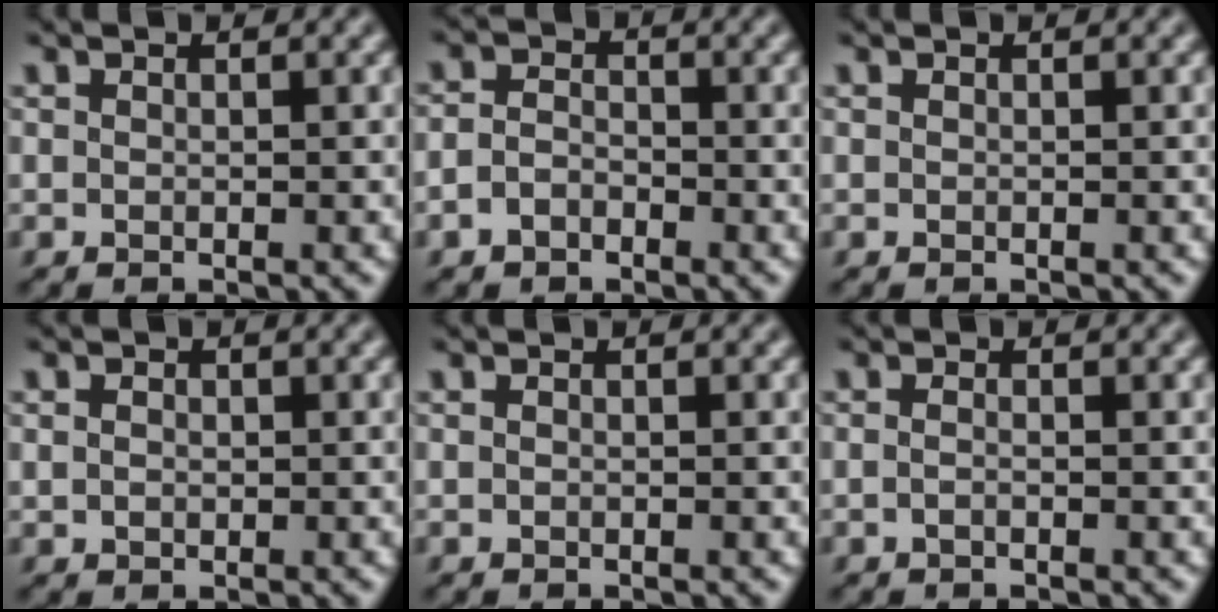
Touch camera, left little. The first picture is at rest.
{"total": 2.1, "force": [-1.2, 1.5, 0.9], "torque": [-0.020, 0.002, -0.027]}
{"total": 0.0}
{"total": 0.9, "force": [0.1, 0.8, 0.4], "torque": [-0.007, 0.003, 0.000]}
{"total": 0.0}
{"total": 0.7, "force": [-0.4, 0.2, 0.5], "torque": [-0.016, 0.001, -0.008]}